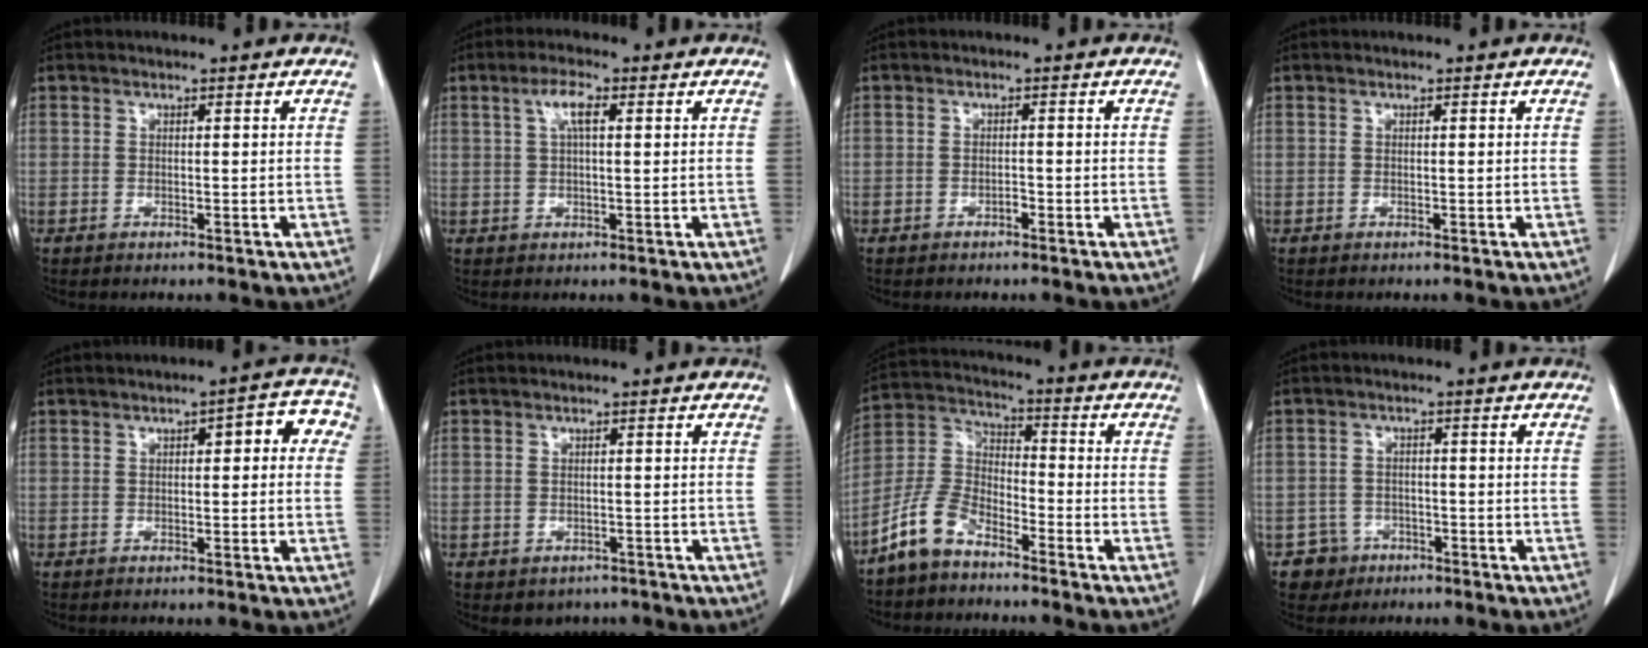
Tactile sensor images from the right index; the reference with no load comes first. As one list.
[{"total": 3.8, "force": [1.3, 0.9, 3.5], "torque": [-0.073, 0.011, 0.027]}, {"total": 0.8, "force": [-0.6, 0.4, 0.5], "torque": [-0.010, 0.001, -0.009]}, {"total": 0.0}, {"total": 5.6, "force": [1.4, 2.1, 5.1], "torque": [-0.048, 0.033, 0.008]}, {"total": 3.3, "force": [-2.3, 2.2, 0.5], "torque": [-0.002, 0.005, -0.027]}, {"total": 8.4, "force": [-6.4, 3.8, 4.1], "torque": [-0.104, 0.010, -0.135]}, {"total": 2.2, "force": [-1.2, 1.8, -0.2], "torque": [0.002, 0.010, -0.018]}]